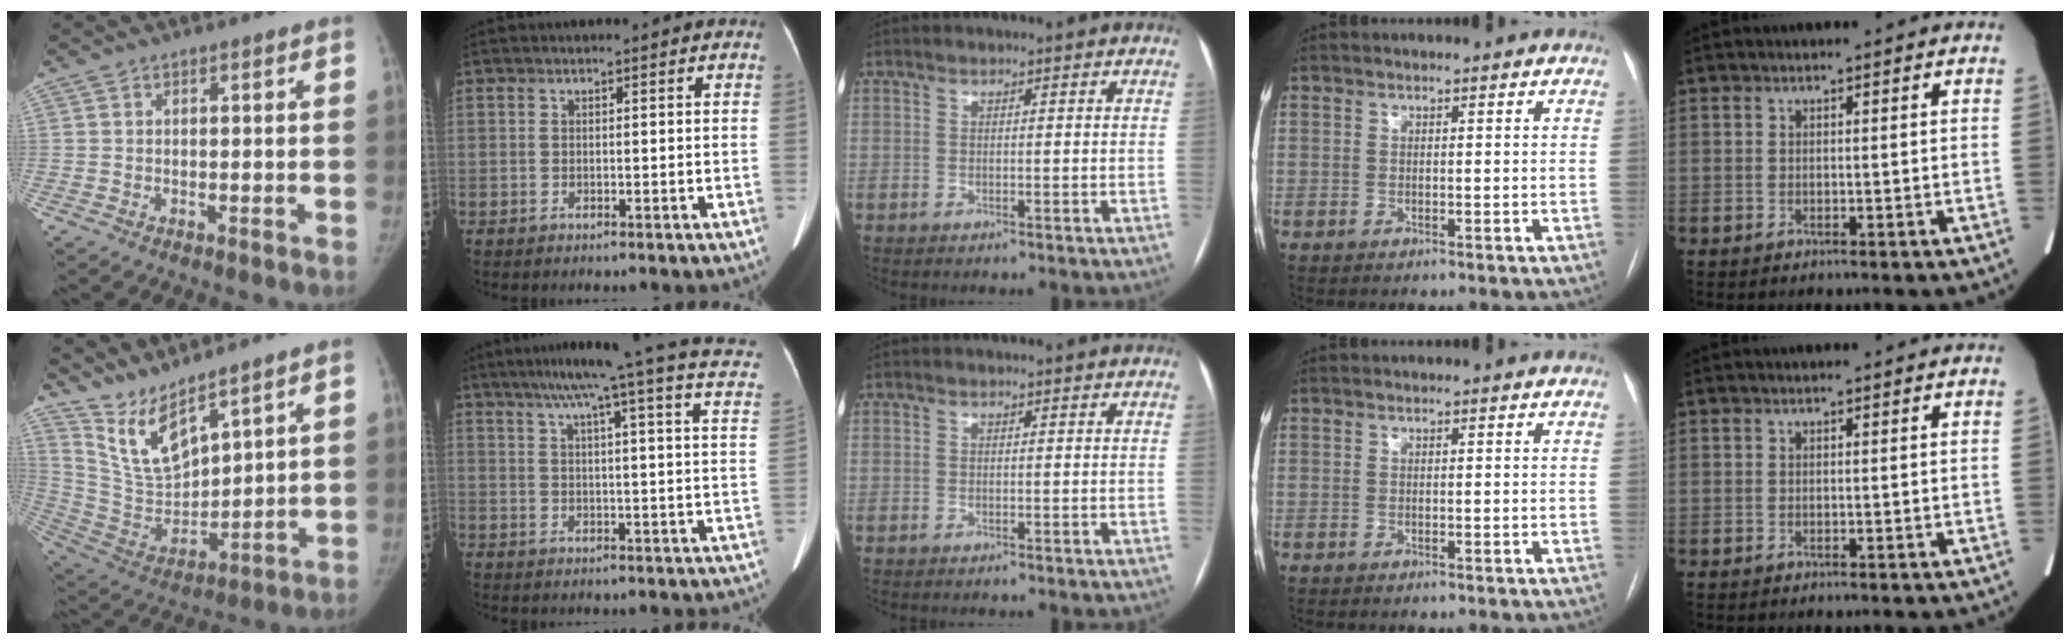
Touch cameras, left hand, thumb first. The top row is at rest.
{"thumb": {"total": 10.7, "force": [9.0, 2.3, 5.3], "torque": [-0.095, -0.068, 0.201]}, "index": {"total": 22.0, "force": [16.7, 0.0, 14.4], "torque": [-0.217, -0.007, 0.197]}}